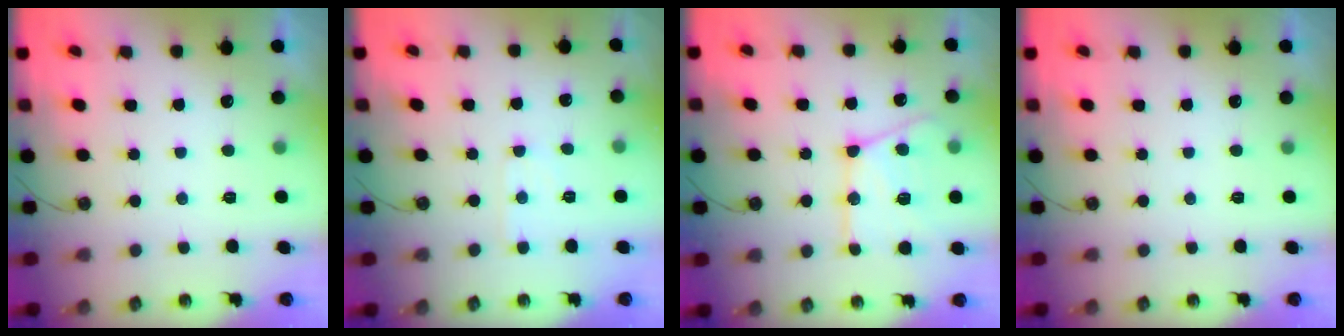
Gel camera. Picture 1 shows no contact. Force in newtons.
{"total": 4.5, "press": 4.4, "slide": 0.7}
{"total": 18.1, "press": 18.0, "slide": 1.7}
{"total": 0.0}